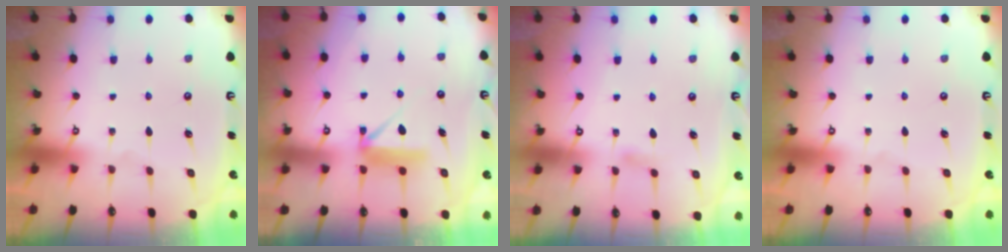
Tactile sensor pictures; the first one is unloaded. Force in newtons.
{"total": 8.7, "press": 8.7, "slide": 0.5}
{"total": 4.6, "press": 4.5, "slide": 0.6}
{"total": 0.0}